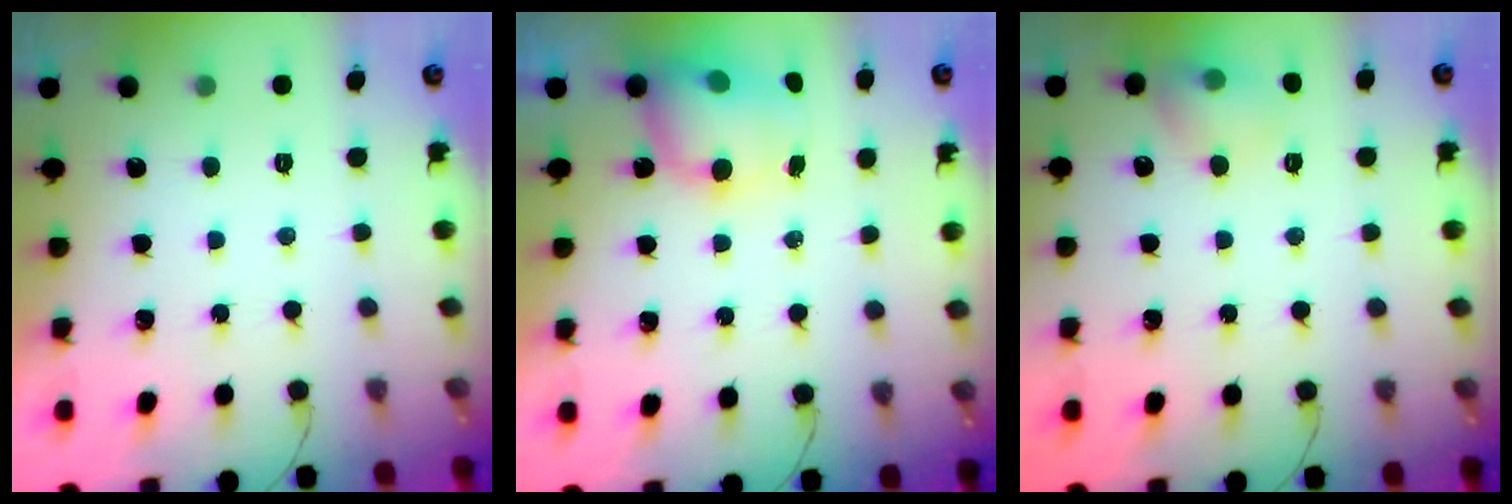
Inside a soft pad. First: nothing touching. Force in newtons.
{"total": 8.5, "press": 8.4, "slide": 1.2}
{"total": 8.1, "press": 8.0, "slide": 1.5}